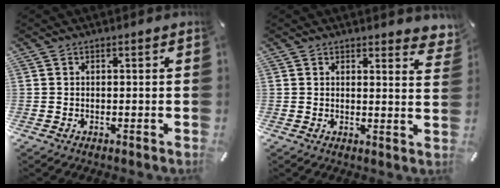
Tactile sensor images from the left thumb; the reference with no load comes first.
{"total": 3.3, "force": [2.8, 1.4, 1.3], "torque": [0.000, -0.021, 0.044]}